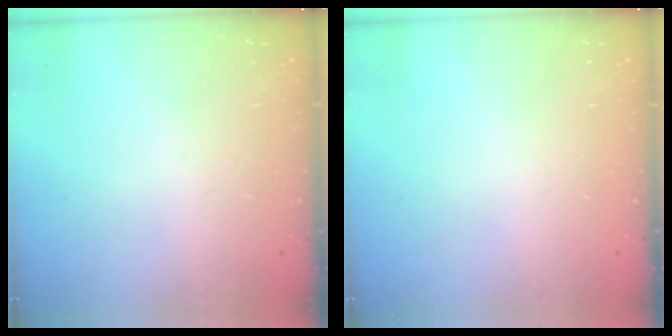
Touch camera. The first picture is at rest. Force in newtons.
{"total": 0.0}